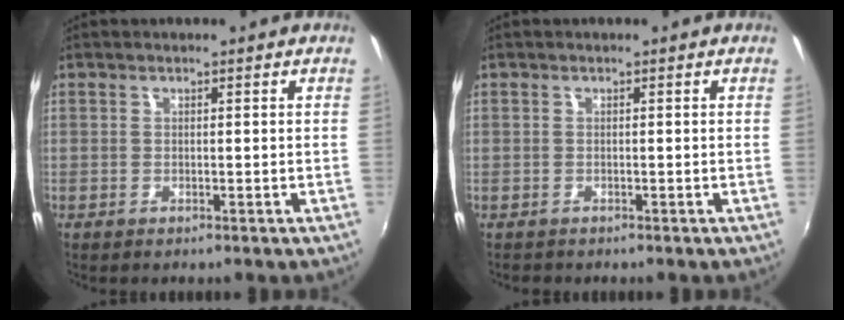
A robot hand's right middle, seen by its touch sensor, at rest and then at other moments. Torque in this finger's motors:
{"motor_torque": [-0.24, -0.23, -0.49, -0.19]}